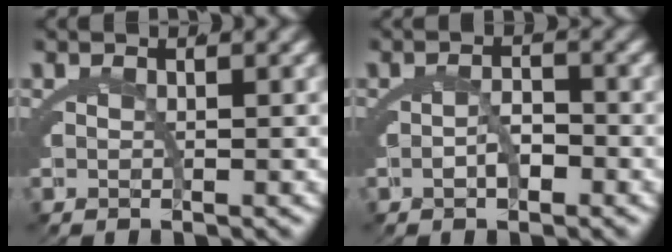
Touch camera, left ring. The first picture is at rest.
{"total": 1.9, "force": [-1.1, 0.5, 1.4], "torque": [-0.017, -0.004, -0.017]}